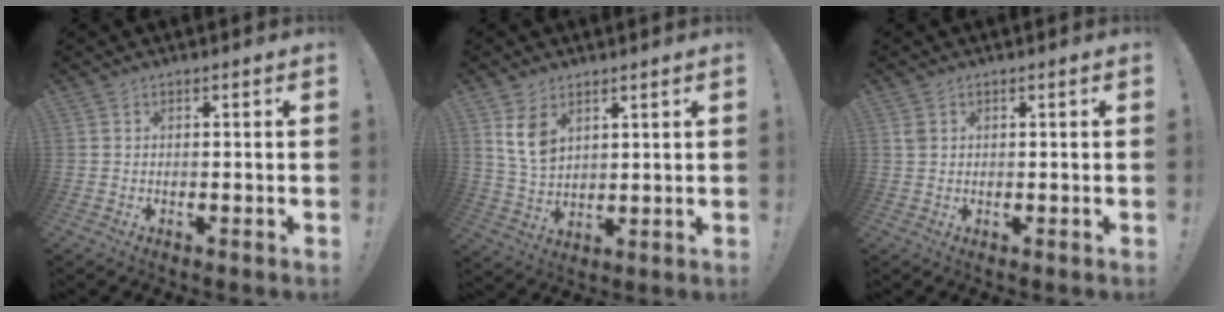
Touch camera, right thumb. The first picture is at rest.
{"total": 8.3, "force": [4.4, 5.5, 4.5], "torque": [-0.074, -0.017, 0.088]}
{"total": 1.6, "force": [0.7, 1.2, 0.8], "torque": [-0.013, 0.003, 0.013]}